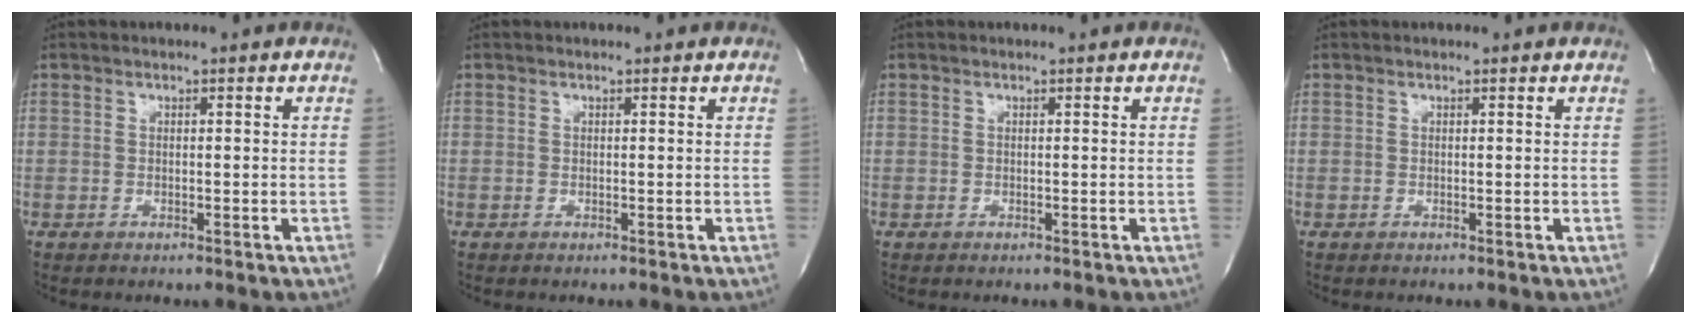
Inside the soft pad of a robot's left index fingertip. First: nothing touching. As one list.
[{"total": 0.0}, {"total": 0.0}, {"total": 0.0}]